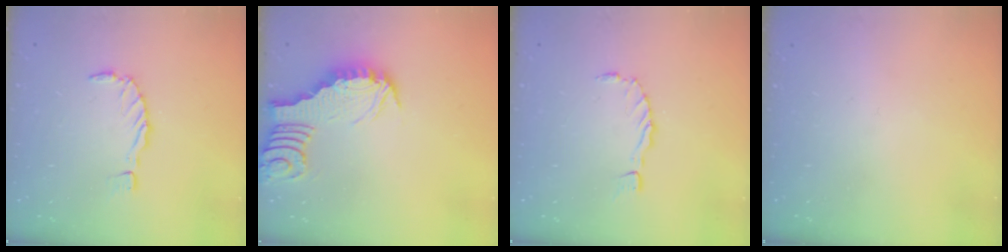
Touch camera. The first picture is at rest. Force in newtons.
{"total": 3.0, "press": 3.0, "slide": 0.3}
{"total": 0.0}
{"total": 0.0}